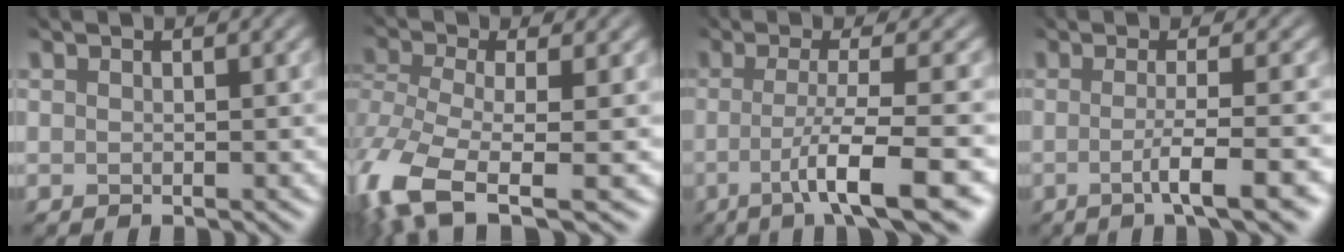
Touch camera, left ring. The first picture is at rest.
{"total": 9.2, "force": [-5.5, 3.4, 6.5], "torque": [-0.153, -0.021, -0.102]}
{"total": 7.3, "force": [-2.5, 1.2, 6.8], "torque": [-0.100, -0.013, -0.041]}
{"total": 5.2, "force": [-1.7, 0.9, 4.8], "torque": [-0.068, -0.005, -0.027]}